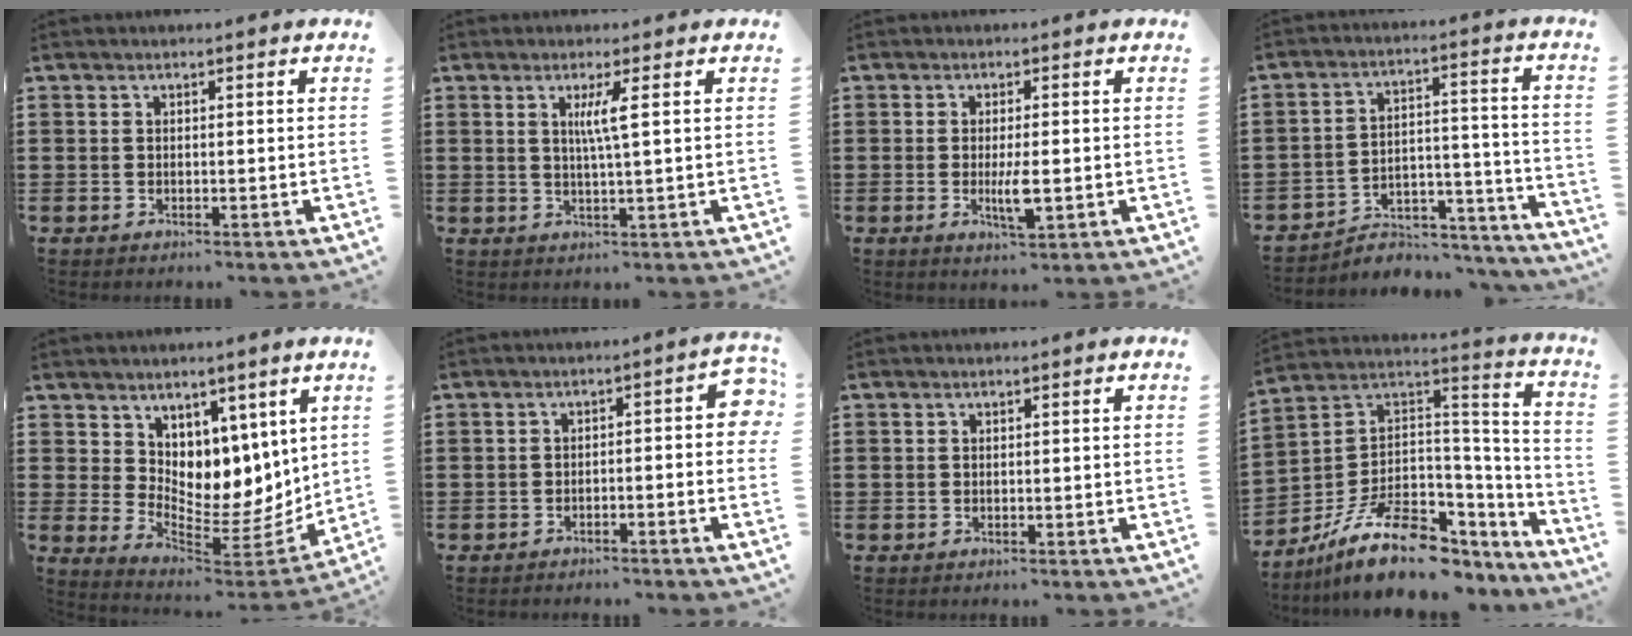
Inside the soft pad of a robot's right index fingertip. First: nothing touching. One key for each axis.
{"total": 3.5, "fx": 0.9, "fy": -0.4, "fz": 3.3, "tx": -0.067, "ty": -0.005, "tz": 0.011}
{"total": 4.3, "fx": -0.8, "fy": 1.0, "fz": 4.1, "tx": -0.084, "ty": -0.006, "tz": -0.019}
{"total": 4.3, "fx": -3.9, "fy": 1.6, "fz": 0.8, "tx": -0.021, "ty": 0.003, "tz": -0.078}
{"total": 7.1, "fx": 5.5, "fy": 4.6, "fz": 0.1, "tx": -0.028, "ty": -0.075, "tz": 0.104}
{"total": 2.7, "fx": -2.0, "fy": 0.2, "fz": 1.9, "tx": -0.032, "ty": -0.001, "tz": -0.038}
{"total": 0.0}
{"total": 14.5, "fx": -7.8, "fy": 7.6, "fz": 9.6, "tx": -0.199, "ty": 0.026, "tz": -0.125}